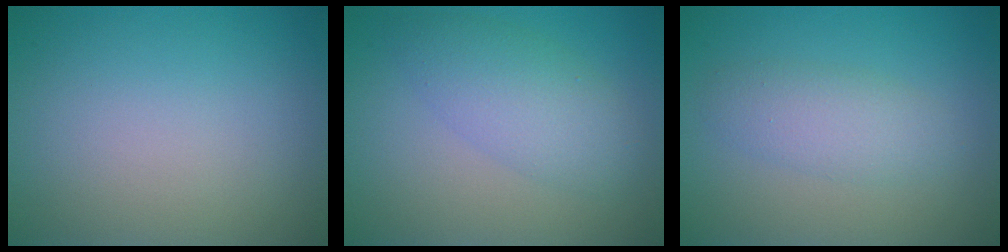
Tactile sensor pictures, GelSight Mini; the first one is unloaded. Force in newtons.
{"total": 4.2, "press": 4.2, "slide": 0.1}
{"total": 2.7, "press": 2.7, "slide": 0.0}